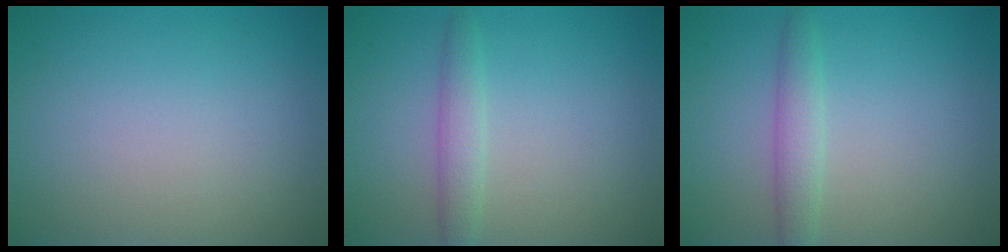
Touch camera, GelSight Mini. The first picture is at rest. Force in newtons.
{"total": 1.9, "press": 1.9, "slide": 0.0}
{"total": 2.1, "press": 2.1, "slide": 0.1}